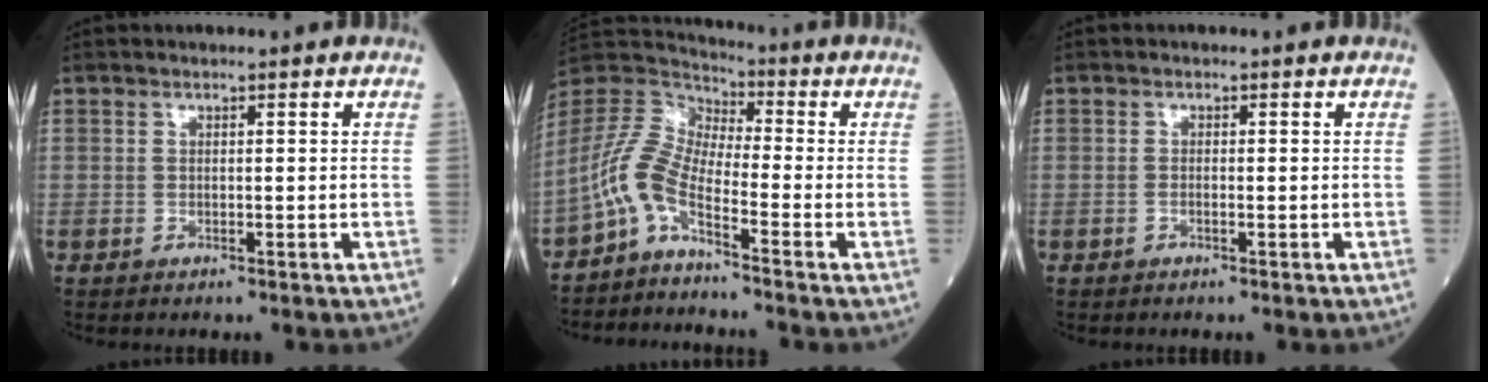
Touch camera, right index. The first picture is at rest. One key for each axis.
{"total": 7.1, "fx": -4.5, "fy": 1.7, "fz": 5.3, "tx": -0.128, "ty": 0.014, "tz": -0.100}
{"total": 0.5, "fx": -0.2, "fy": 0.1, "fz": 0.4, "tx": -0.010, "ty": 0.001, "tz": -0.003}